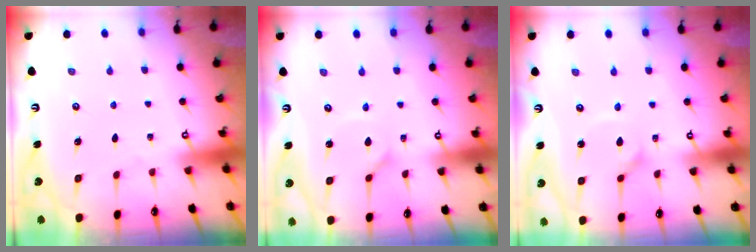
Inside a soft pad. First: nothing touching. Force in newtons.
{"total": 1.0, "press": 1.0, "slide": 0.2}
{"total": 2.2, "press": 2.2, "slide": 0.1}